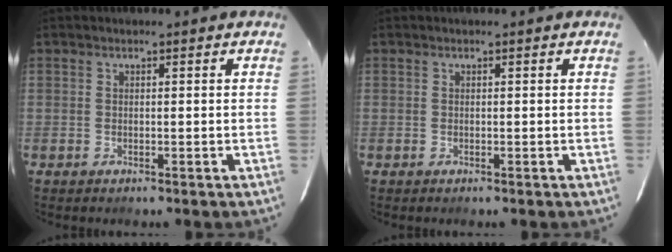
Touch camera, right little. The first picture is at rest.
{"total": 0.0}